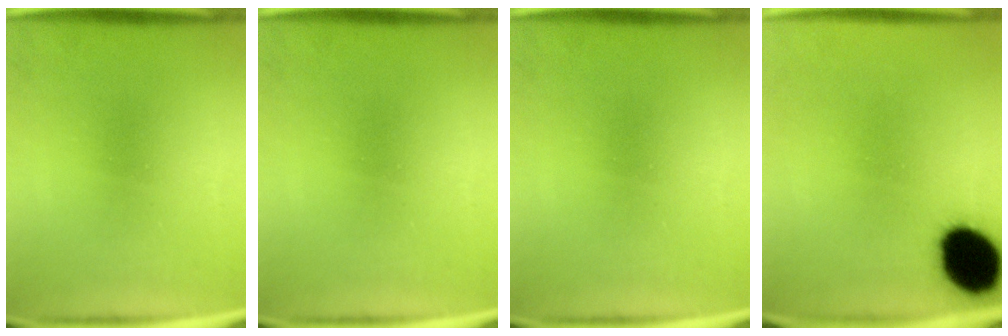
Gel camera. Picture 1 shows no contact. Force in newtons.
{"total": 0.0}
{"total": 0.0}
{"total": 13.6}